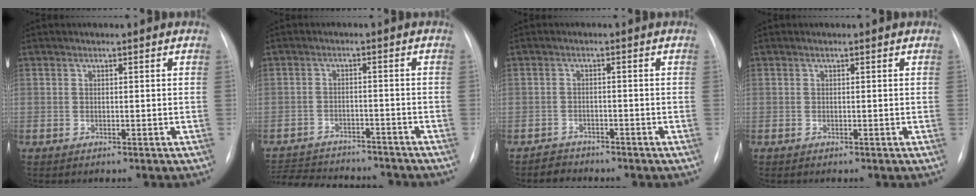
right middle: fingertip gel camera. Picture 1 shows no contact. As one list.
[{"total": 14.9, "force": [-13.7, 3.7, 4.5], "torque": [-0.103, 0.001, -0.188]}, {"total": 2.3, "force": [-2.1, 0.9, -0.6], "torque": [0.000, -0.002, -0.034]}, {"total": 0.0}]